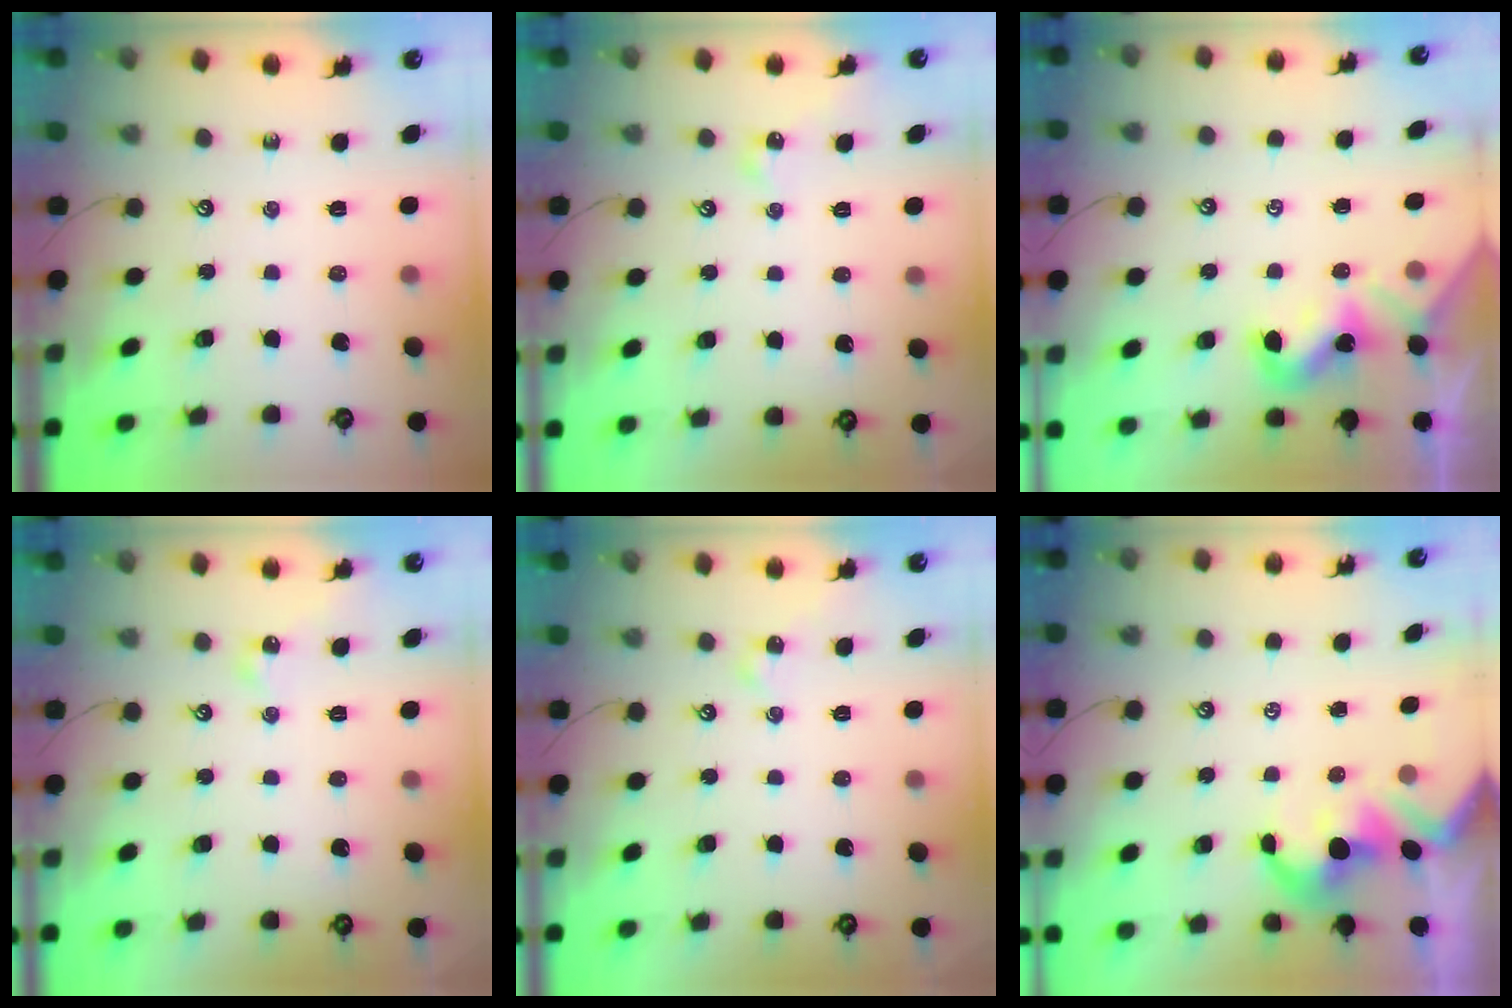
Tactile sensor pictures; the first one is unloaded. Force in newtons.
{"total": 1.5, "press": 1.4, "slide": 0.4}
{"total": 1.8, "press": 1.8, "slide": 0.4}
{"total": 1.5, "press": 1.4, "slide": 0.4}
{"total": 0.5, "press": 0.4, "slide": 0.4}
{"total": 3.1, "press": 2.9, "slide": 1.2}